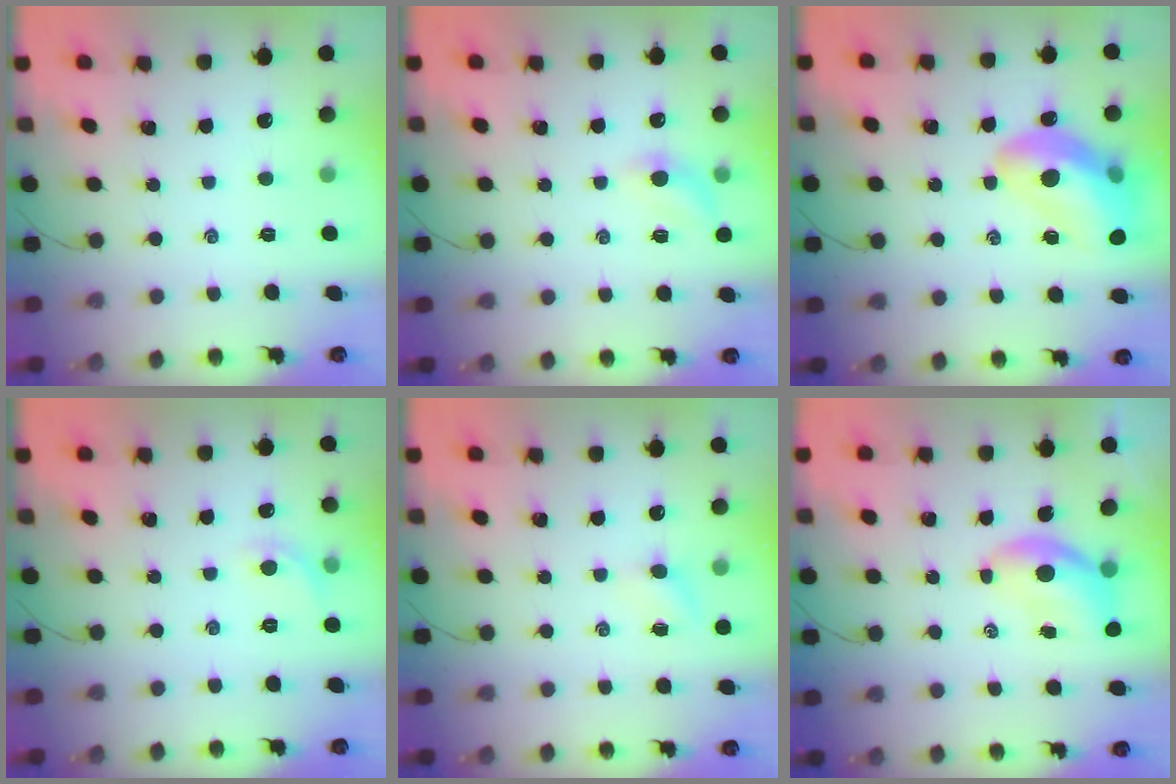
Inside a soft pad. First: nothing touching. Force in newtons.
{"total": 5.0, "press": 4.8, "slide": 1.3}
{"total": 17.1, "press": 16.4, "slide": 4.6}
{"total": 4.8, "press": 4.7, "slide": 1.2}
{"total": 3.6, "press": 3.5, "slide": 1.0}
{"total": 7.0, "press": 6.8, "slide": 1.4}